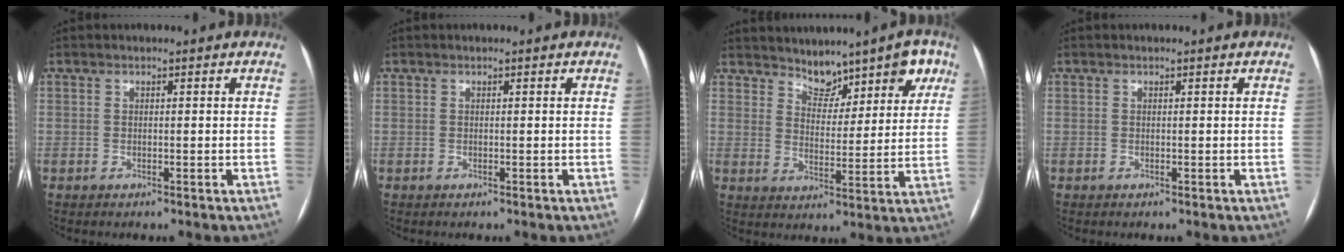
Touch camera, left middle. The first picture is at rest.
{"total": 0.0}
{"total": 8.2, "force": [6.3, 3.8, 3.7], "torque": [-0.031, 0.015, 0.095]}
{"total": 0.0}